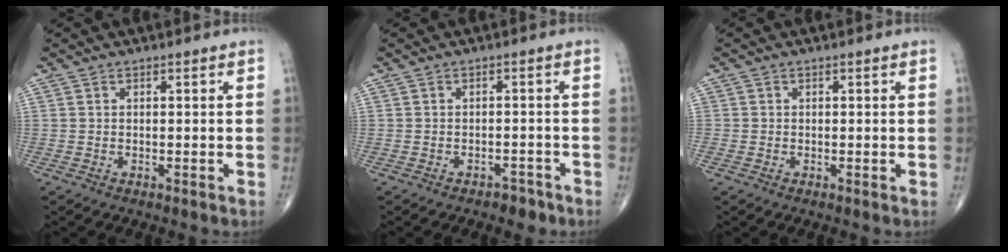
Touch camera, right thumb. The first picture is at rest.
{"total": 2.5, "force": [-1.8, 1.4, 1.0], "torque": [-0.007, 0.014, -0.021]}
{"total": 0.7, "force": [-0.1, 0.6, 0.1], "torque": [0.003, 0.003, -0.005]}